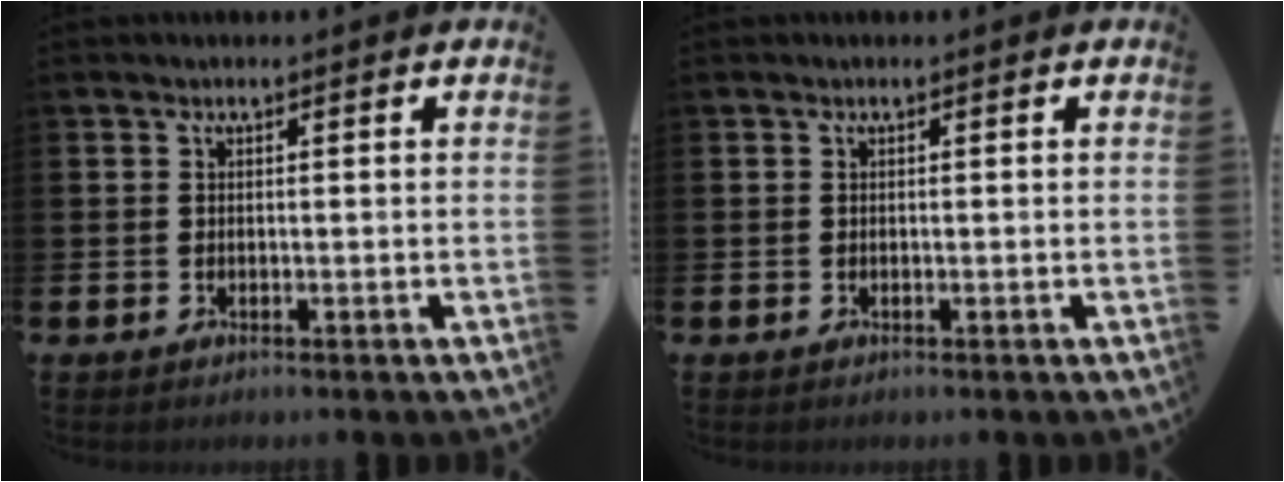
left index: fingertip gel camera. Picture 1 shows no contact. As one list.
[{"total": 0.0}]